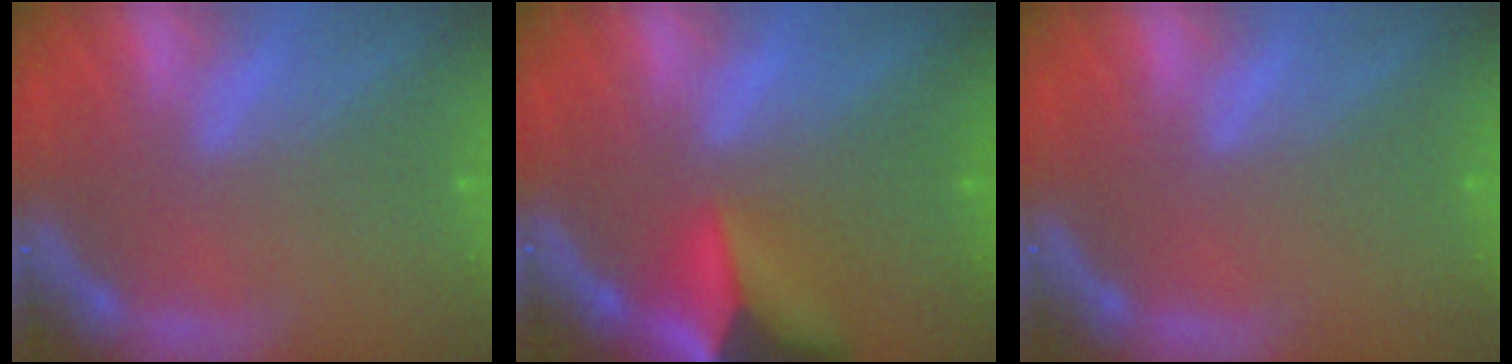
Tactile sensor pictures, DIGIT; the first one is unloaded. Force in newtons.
{"total": 8.4}
{"total": 0.0}